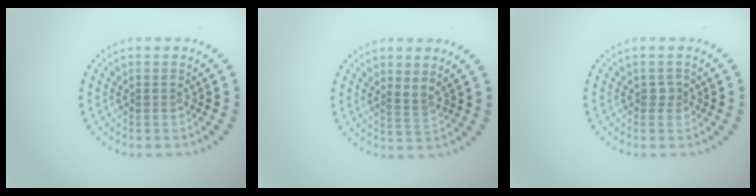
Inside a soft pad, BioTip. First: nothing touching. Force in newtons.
{"total": 1.0, "press": 0.7, "slide": 0.7}
{"total": 0.9, "press": 0.6, "slide": 0.6}